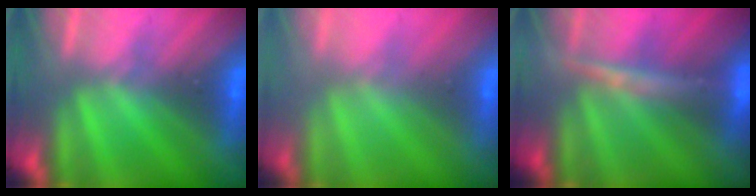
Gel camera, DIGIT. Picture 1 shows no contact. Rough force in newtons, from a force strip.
{"total": 2.4}
{"total": 3.9}